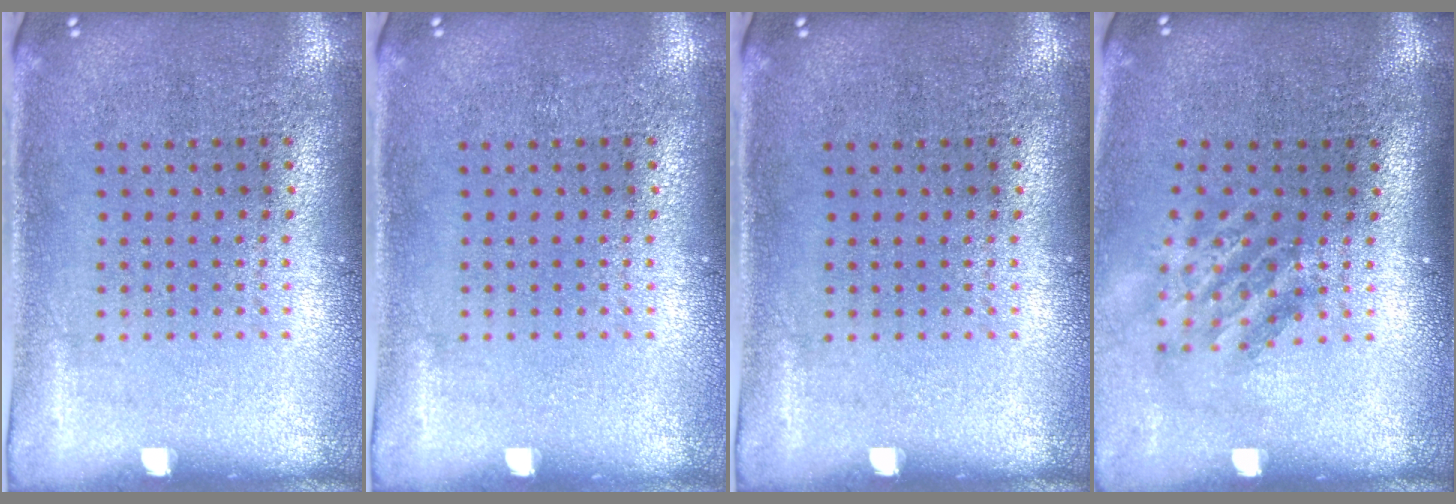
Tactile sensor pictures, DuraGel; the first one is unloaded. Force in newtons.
{"total": 0.0}
{"total": 0.0}
{"total": 1.7, "press": 1.2, "slide": 1.2}